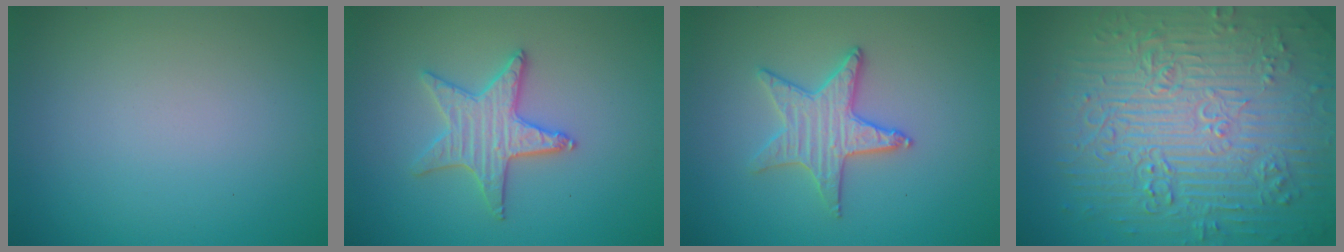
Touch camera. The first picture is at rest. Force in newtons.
{"total": 3.1, "press": 3.1, "slide": 0.5}
{"total": 3.1, "press": 3.1, "slide": 0.4}
{"total": 12.0, "press": 7.9, "slide": 9.0}